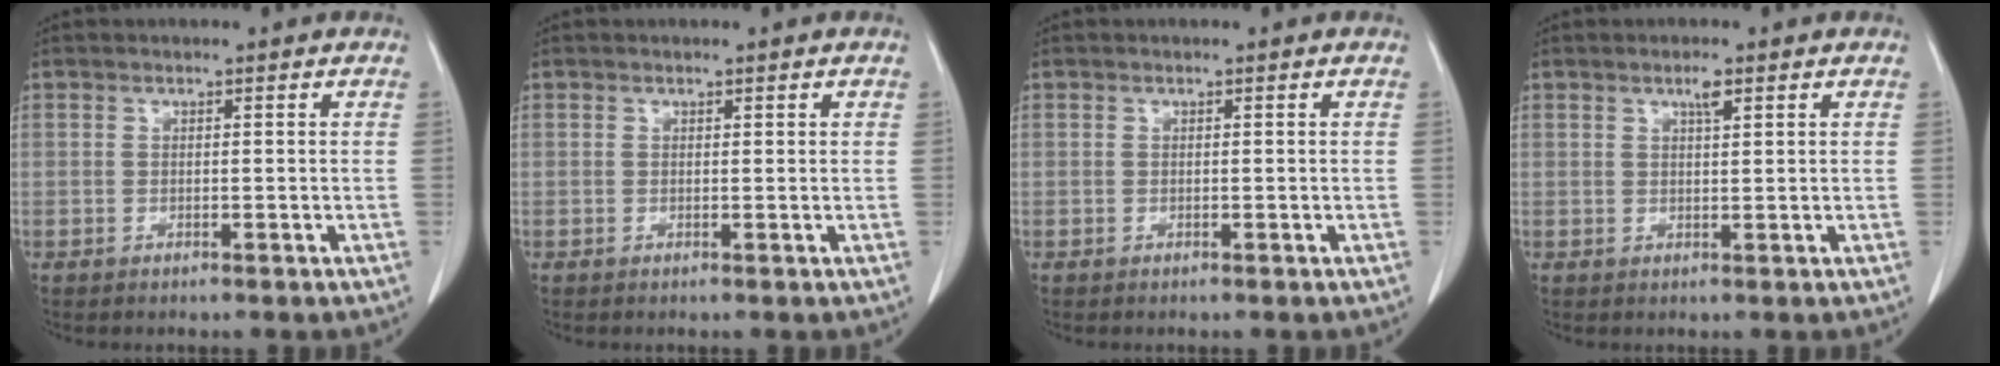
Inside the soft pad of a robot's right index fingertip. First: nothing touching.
{"total": 0.0}
{"total": 0.0}
{"total": 1.9, "force": [1.1, 0.3, 1.5], "torque": [-0.029, 0.001, 0.019]}